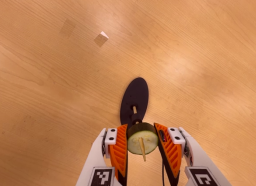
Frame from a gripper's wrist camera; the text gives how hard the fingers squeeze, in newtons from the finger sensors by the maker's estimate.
{"total": 12.8, "left": 12.4, "right": 13.3}